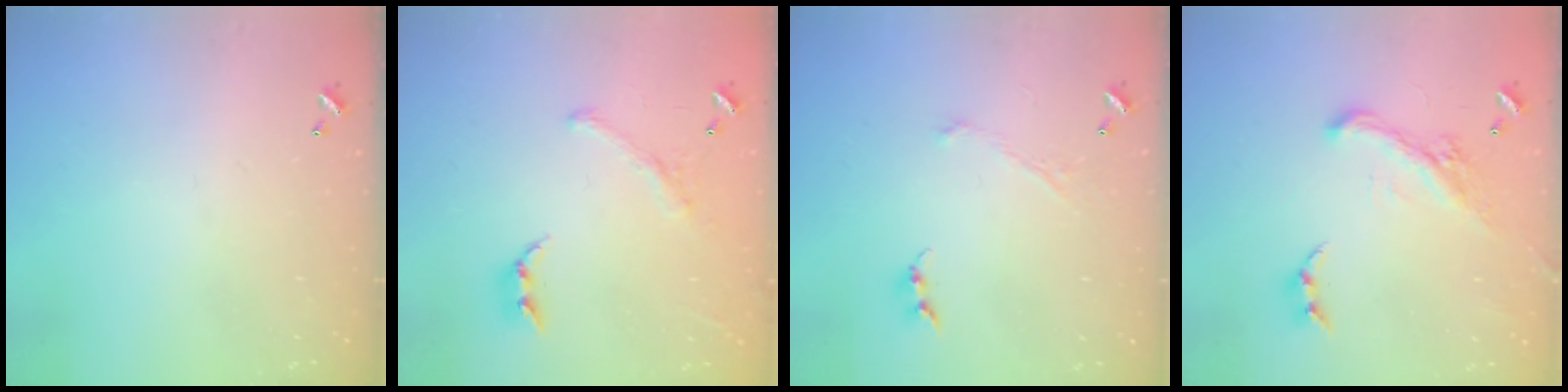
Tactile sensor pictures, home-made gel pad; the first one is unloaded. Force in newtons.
{"total": 1.2, "press": 0.5, "slide": 1.1}
{"total": 1.1, "press": 1.0, "slide": 0.6}
{"total": 3.4, "press": 3.1, "slide": 1.4}